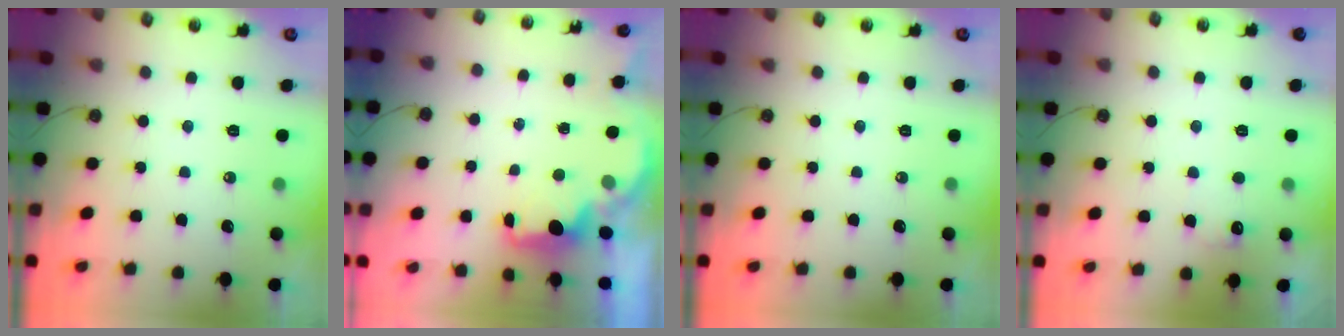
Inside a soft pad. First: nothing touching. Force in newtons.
{"total": 2.2, "press": 2.1, "slide": 0.6}
{"total": 0.0}
{"total": 6.1, "press": 6.0, "slide": 1.0}